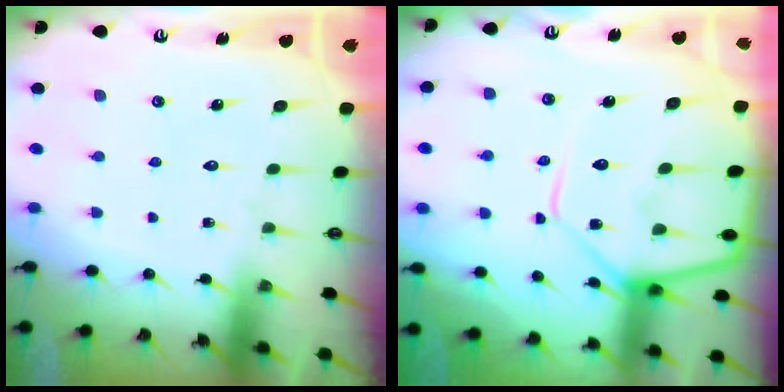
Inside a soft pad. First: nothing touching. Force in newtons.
{"total": 13.3, "press": 13.3, "slide": 1.3}